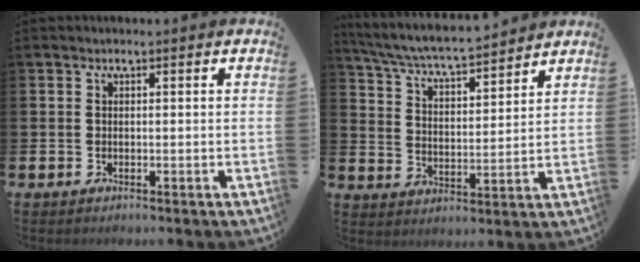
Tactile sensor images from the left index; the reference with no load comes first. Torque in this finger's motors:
{"motor_torque": [0.58, -0.54, 0.65, 0.12]}